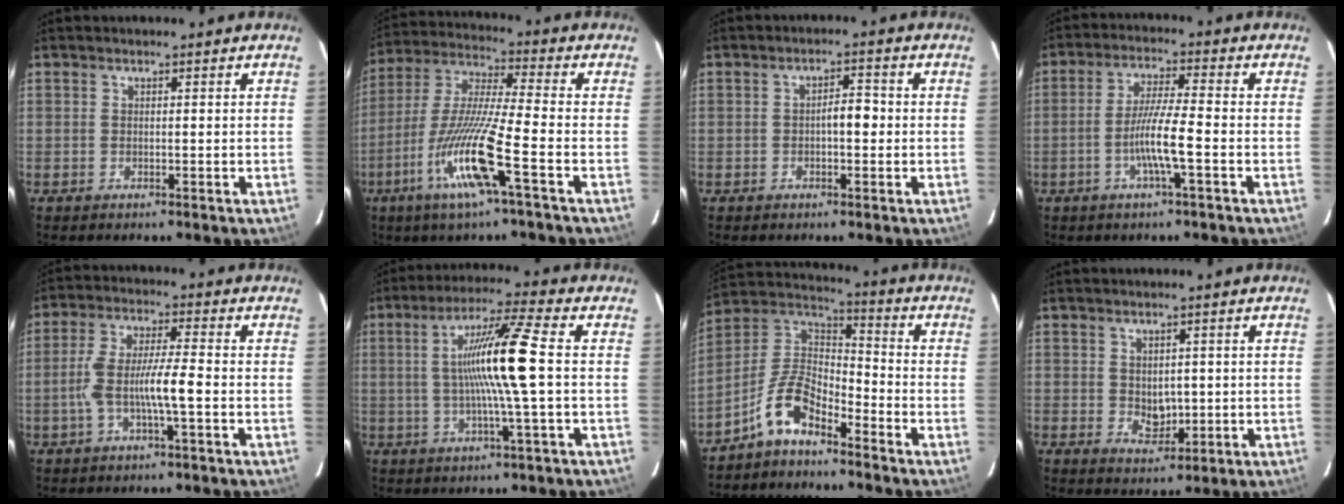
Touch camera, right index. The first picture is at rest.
{"total": 14.2, "force": [-5.9, -0.4, 13.0], "torque": [-0.269, -0.014, -0.117]}
{"total": 3.0, "force": [-0.4, 1.1, 2.8], "torque": [-0.040, 0.009, -0.007]}
{"total": 7.3, "force": [-2.2, -0.1, 7.0], "torque": [-0.133, 0.001, -0.045]}
{"total": 7.9, "force": [-1.9, 0.6, 7.6], "torque": [-0.155, 0.013, -0.039]}
{"total": 11.7, "force": [0.2, -1.3, 11.6], "torque": [-0.214, 0.004, 0.001]}
{"total": 8.6, "force": [-6.1, 3.1, 5.1], "torque": [-0.115, 0.031, -0.122]}
{"total": 3.5, "force": [0.1, 2.4, 2.6], "torque": [-0.038, -0.006, 0.012]}